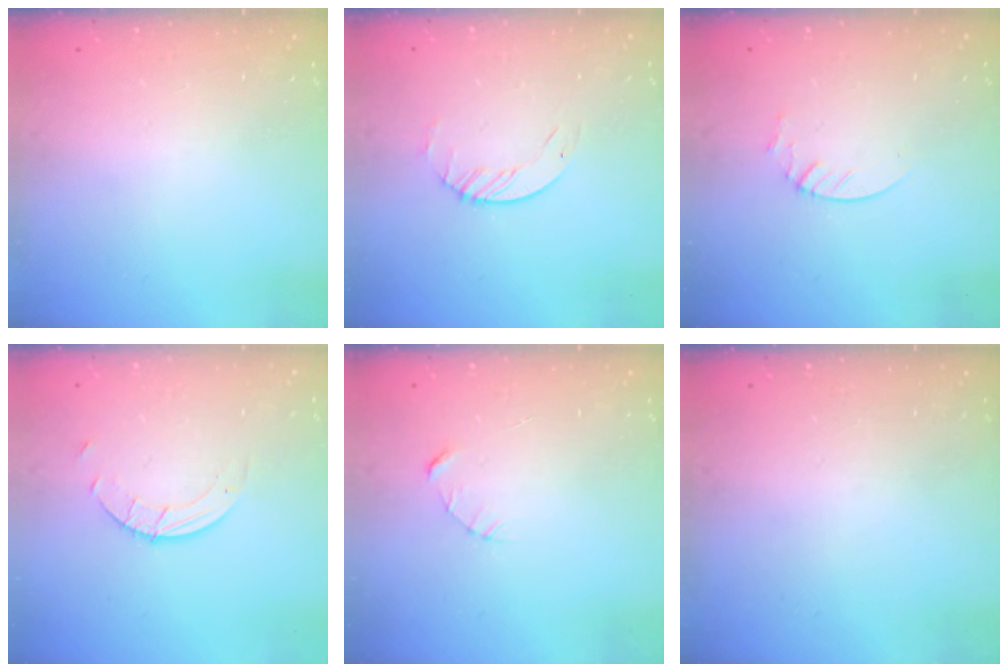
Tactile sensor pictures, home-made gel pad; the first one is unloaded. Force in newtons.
{"total": 1.6, "press": 1.6, "slide": 0.2}
{"total": 1.9, "press": 1.9, "slide": 0.2}
{"total": 2.5, "press": 2.5, "slide": 0.2}
{"total": 2.3, "press": 2.3, "slide": 0.3}
{"total": 0.0}